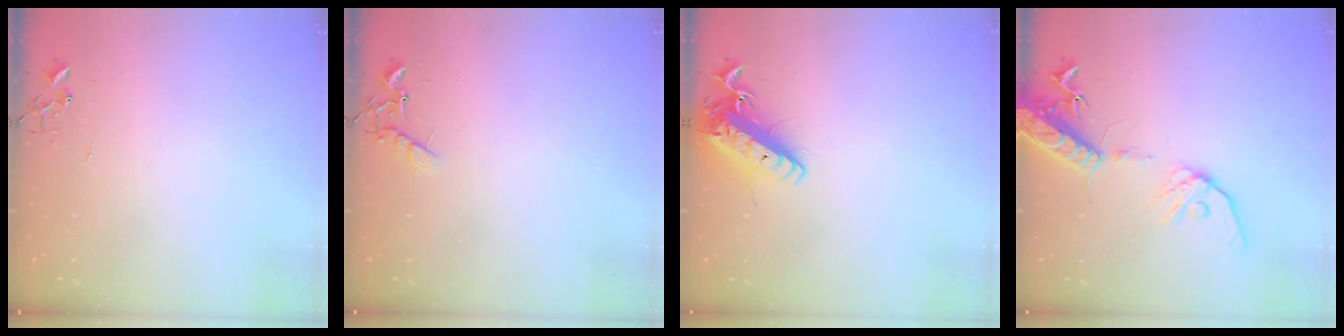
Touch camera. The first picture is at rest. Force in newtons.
{"total": 6.8, "press": 6.8, "slide": 0.3}
{"total": 15.0, "press": 14.7, "slide": 2.8}
{"total": 16.6, "press": 16.2, "slide": 3.5}